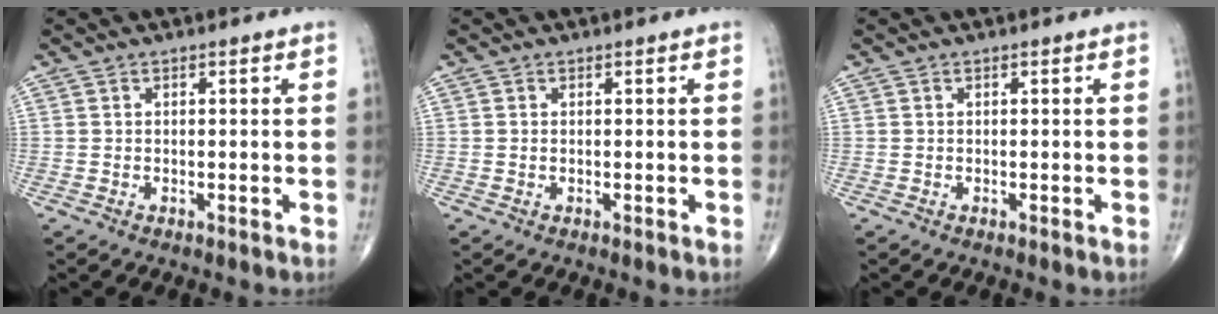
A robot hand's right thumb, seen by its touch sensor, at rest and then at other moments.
{"total": 0.0}
{"total": 0.0}